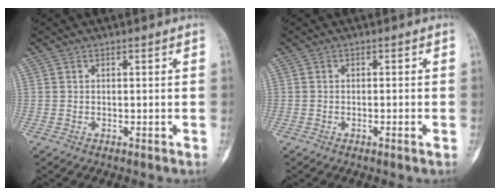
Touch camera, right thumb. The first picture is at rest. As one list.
[{"total": 1.2, "force": [-0.5, 0.1, 1.1], "torque": [-0.024, 0.002, -0.007]}]